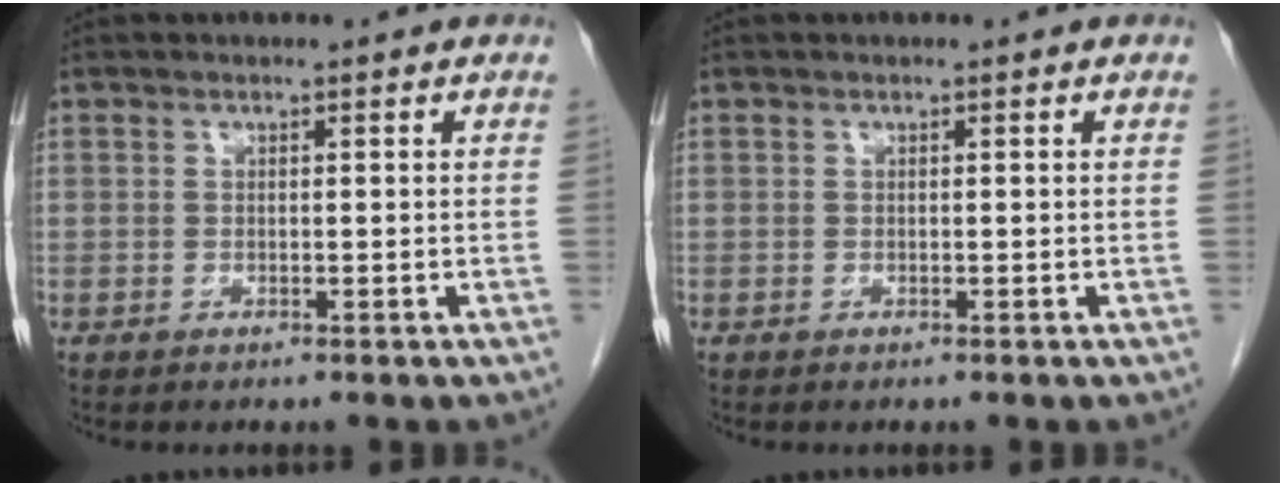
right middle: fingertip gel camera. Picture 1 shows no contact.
{"total": 0.0}